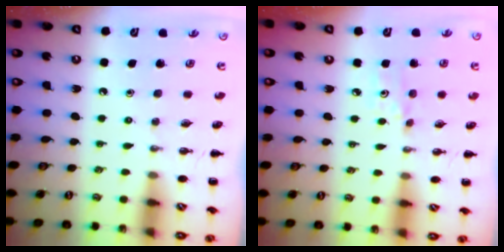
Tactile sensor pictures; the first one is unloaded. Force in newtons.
{"total": 4.0, "press": 3.7, "slide": 1.6}